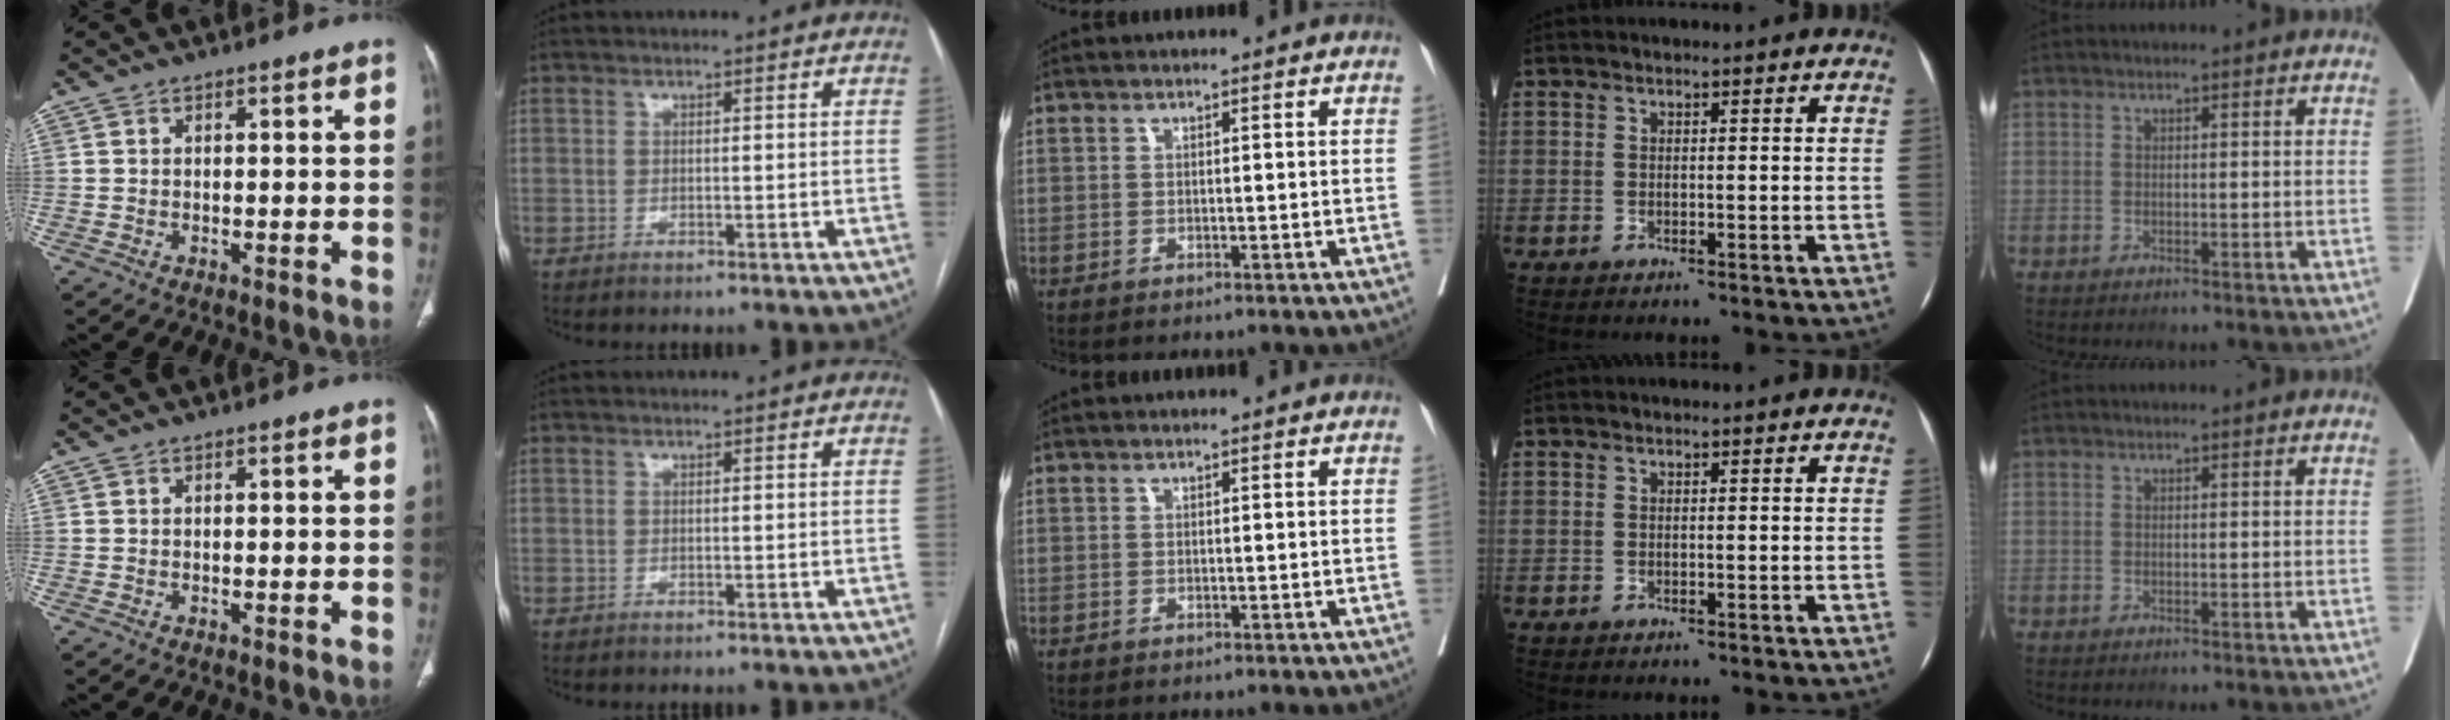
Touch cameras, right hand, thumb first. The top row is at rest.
{}